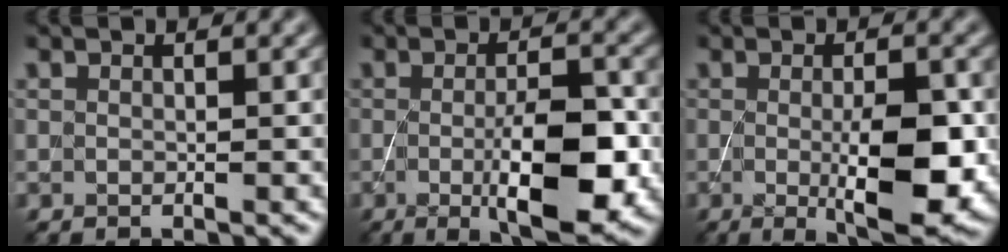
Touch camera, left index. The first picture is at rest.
{"total": 7.7, "force": [-1.5, 2.2, 7.2], "torque": [-0.116, -0.010, -0.021]}
{"total": 7.1, "force": [-0.9, 2.0, 6.8], "torque": [-0.108, -0.014, -0.008]}